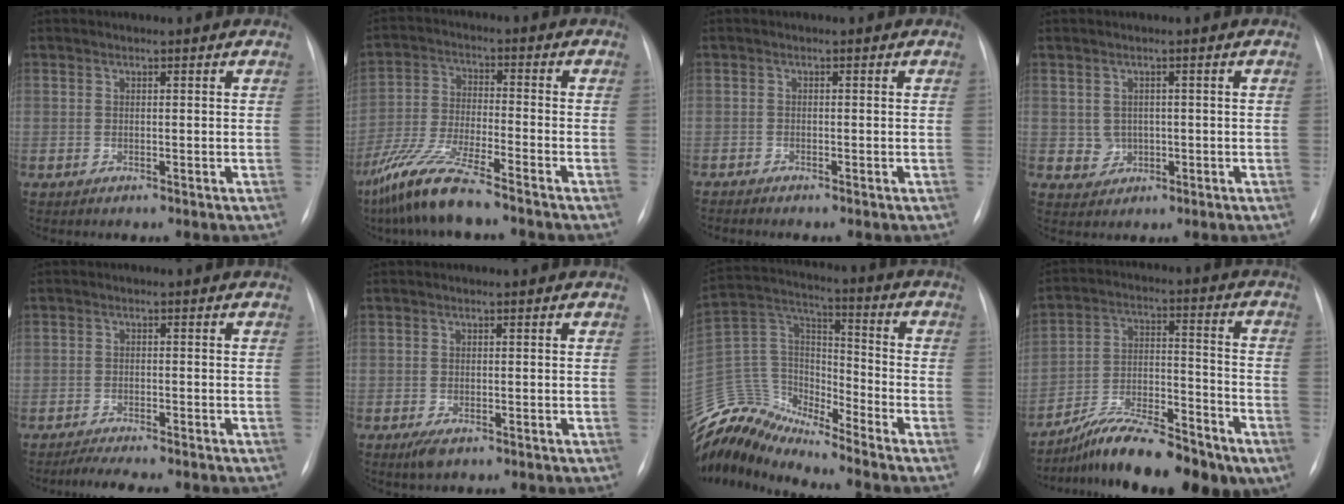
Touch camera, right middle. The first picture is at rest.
{"total": 9.6, "force": [-7.5, 0.3, 6.0], "torque": [-0.132, -0.030, -0.150]}
{"total": 1.1, "force": [-1.0, 0.0, 0.3], "torque": [-0.004, -0.002, -0.019]}
{"total": 2.8, "force": [-0.1, 2.6, 0.8], "torque": [-0.011, 0.004, 0.006]}
{"total": 4.7, "force": [-4.1, 0.8, 2.3], "torque": [-0.035, -0.010, -0.060]}
{"total": 2.1, "force": [-1.2, 0.9, 1.5], "torque": [-0.033, -0.004, -0.016]}
{"total": 11.0, "force": [-10.9, 0.8, 0.6], "torque": [-0.019, 0.067, -0.217]}
{"total": 16.2, "force": [-12.0, 4.1, 10.1], "torque": [-0.151, 0.019, -0.196]}